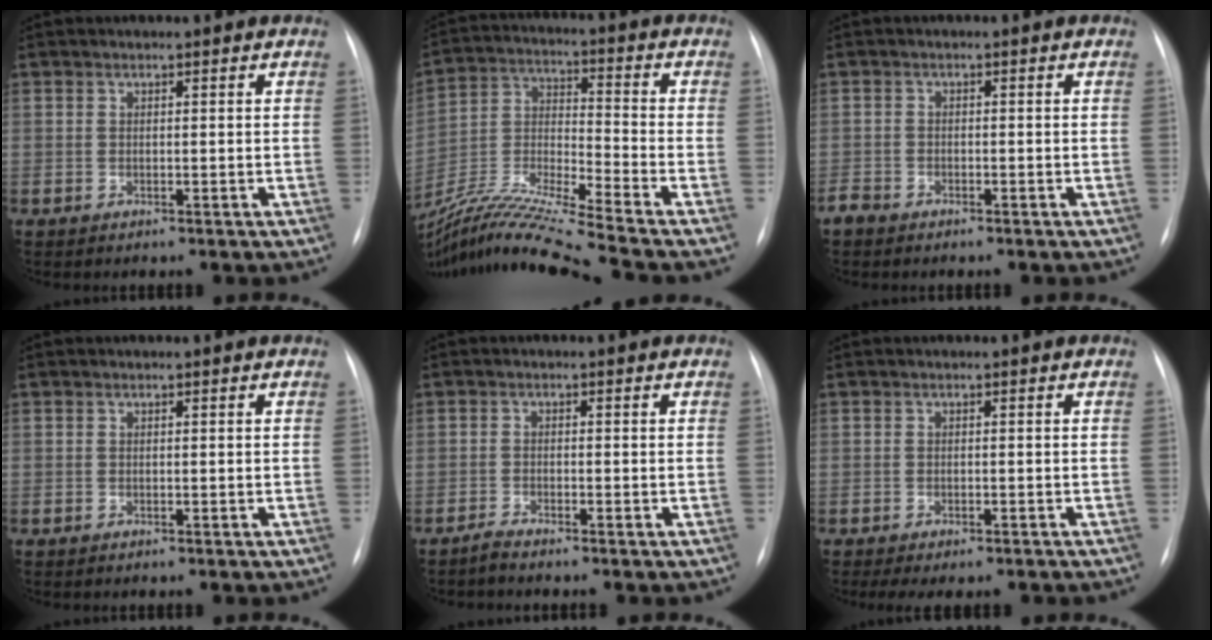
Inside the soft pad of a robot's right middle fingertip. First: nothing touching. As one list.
[{"total": 18.6, "force": [-16.2, -2.6, 8.7], "torque": [-0.197, -0.015, -0.299]}, {"total": 1.7, "force": [-1.4, 0.8, 0.4], "torque": [-0.018, -0.002, -0.024]}, {"total": 0.0}, {"total": 1.4, "force": [-1.3, -0.3, 0.3], "torque": [-0.016, -0.007, -0.027]}, {"total": 5.1, "force": [-4.0, 1.7, 2.7], "torque": [-0.037, -0.006, -0.048]}]